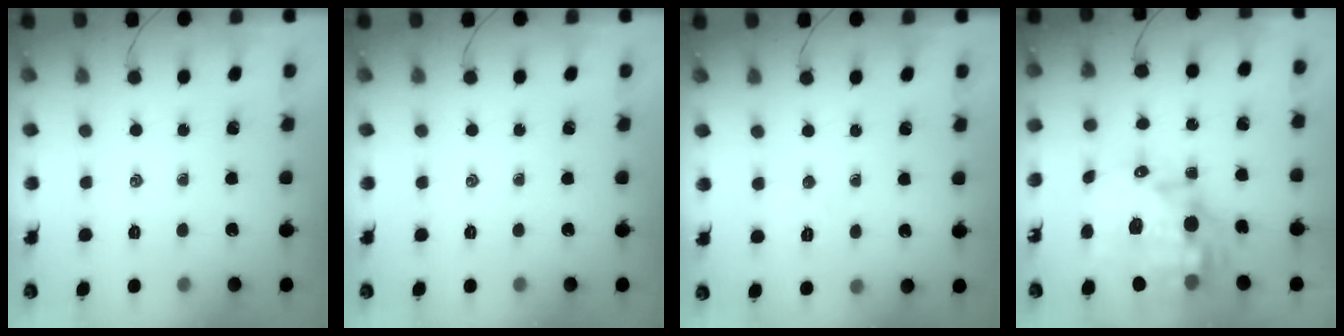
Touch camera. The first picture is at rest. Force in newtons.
{"total": 0.0}
{"total": 4.2, "press": 4.0, "slide": 1.0}
{"total": 19.3, "press": 18.8, "slide": 4.2}